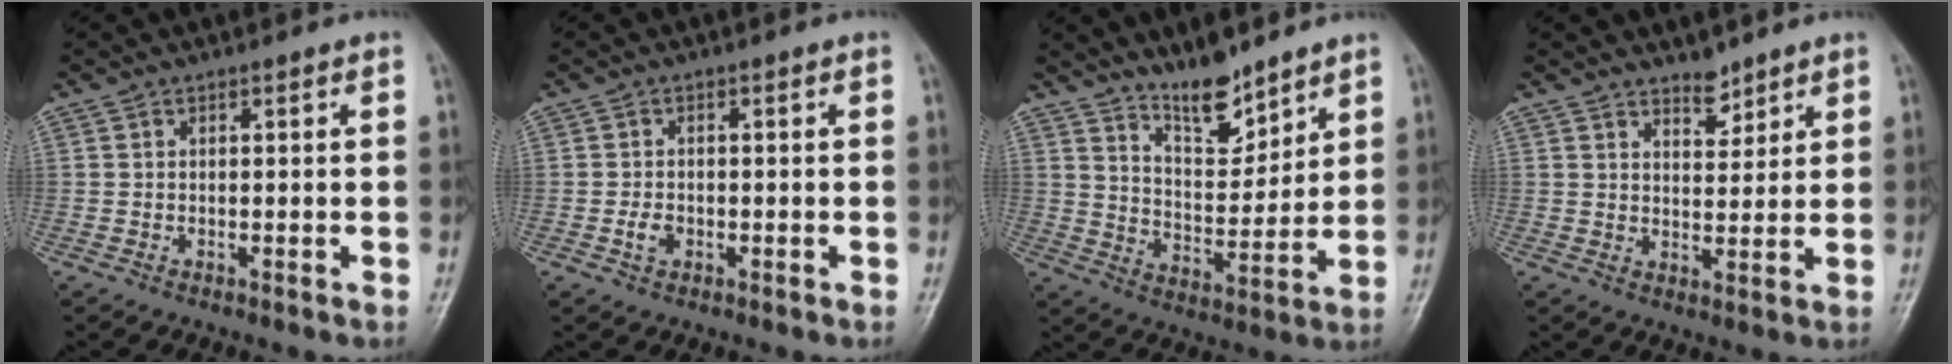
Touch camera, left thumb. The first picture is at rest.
{"total": 2.5, "force": [-0.8, 1.8, 1.5], "torque": [-0.024, 0.006, -0.015]}
{"total": 9.5, "force": [7.8, 3.2, 4.5], "torque": [-0.050, -0.072, 0.144]}
{"total": 3.8, "force": [3.1, 1.7, 1.4], "torque": [-0.005, -0.026, 0.053]}